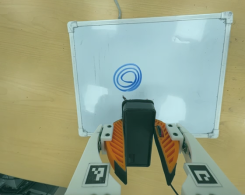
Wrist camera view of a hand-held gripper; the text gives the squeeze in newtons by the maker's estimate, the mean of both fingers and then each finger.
{"total": 6.5, "left": 4.9, "right": 8.1}